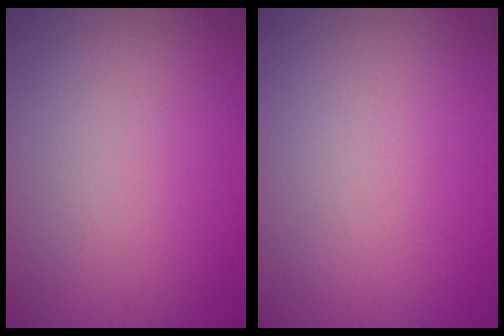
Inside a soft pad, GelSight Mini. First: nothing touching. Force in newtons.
{"total": 0.0}